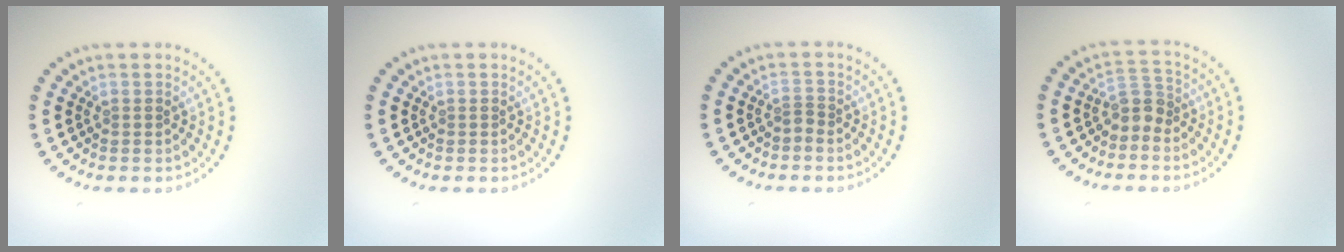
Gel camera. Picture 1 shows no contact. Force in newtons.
{"total": 0.0}
{"total": 0.7, "press": 0.3, "slide": 0.7}
{"total": 2.2, "press": 1.8, "slide": 1.4}